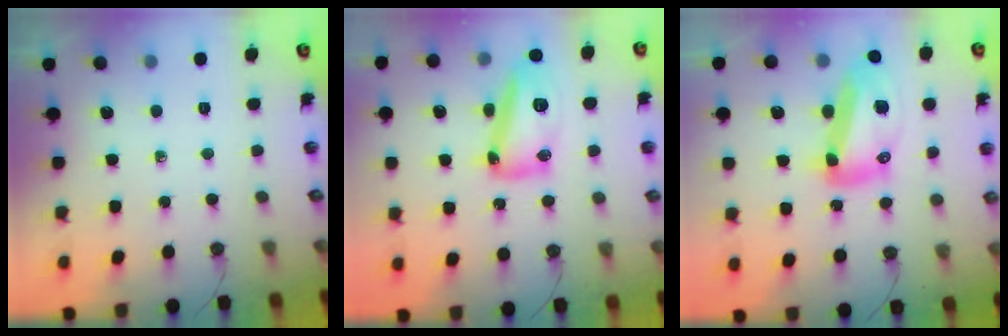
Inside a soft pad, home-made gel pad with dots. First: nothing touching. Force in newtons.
{"total": 13.9, "press": 13.9, "slide": 1.0}
{"total": 16.0, "press": 15.9, "slide": 1.8}